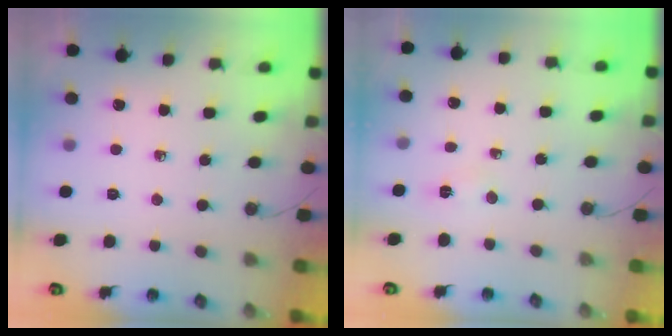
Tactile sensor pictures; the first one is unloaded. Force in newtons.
{"total": 2.3, "press": 2.3, "slide": 0.3}